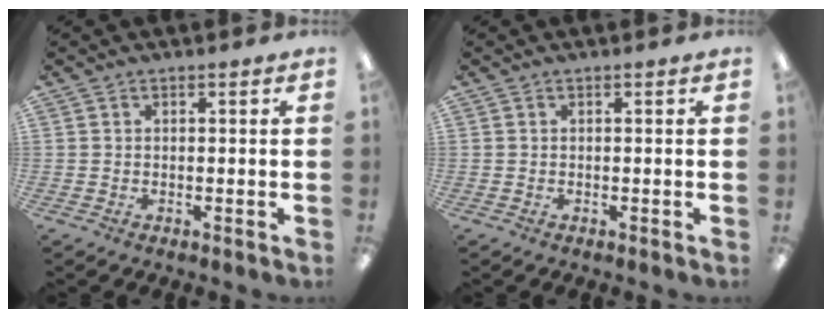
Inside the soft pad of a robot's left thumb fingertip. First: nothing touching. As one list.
[{"total": 0.0}]